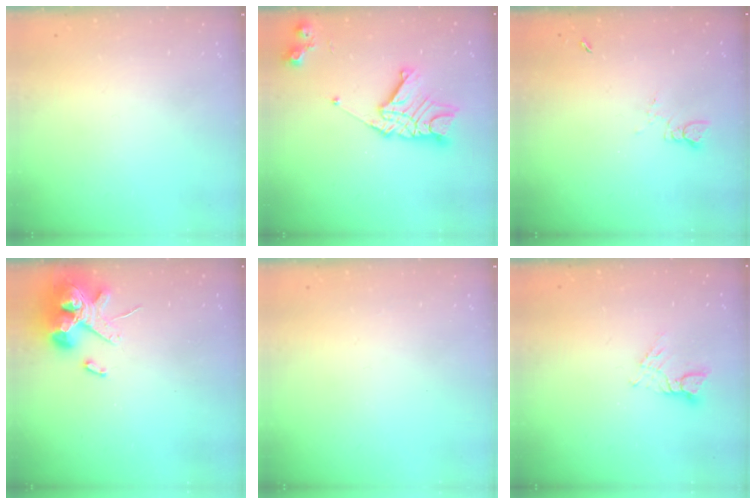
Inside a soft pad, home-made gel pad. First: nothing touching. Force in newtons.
{"total": 15.0, "press": 14.9, "slide": 1.3}
{"total": 1.8, "press": 1.7, "slide": 0.3}
{"total": 13.9, "press": 13.7, "slide": 2.1}
{"total": 0.0}
{"total": 4.8, "press": 4.8, "slide": 0.2}